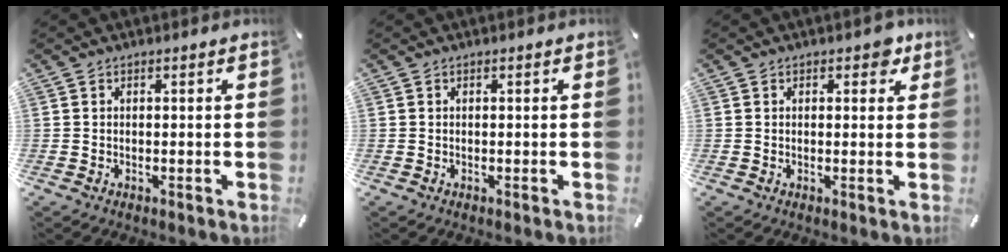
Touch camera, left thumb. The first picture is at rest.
{"total": 0.0}
{"total": 2.8, "force": [1.4, 1.7, 1.7], "torque": [-0.006, -0.004, 0.016]}